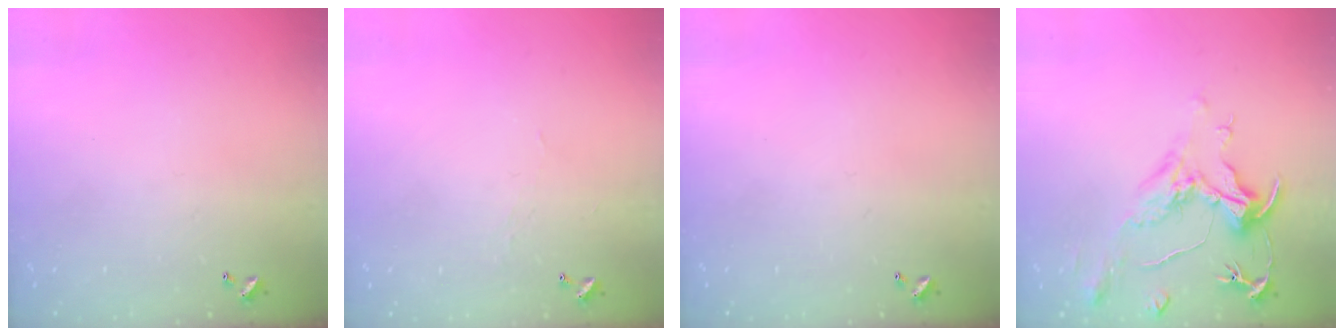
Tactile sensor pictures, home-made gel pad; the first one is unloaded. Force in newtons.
{"total": 1.7, "press": 1.7, "slide": 0.4}
{"total": 0.0}
{"total": 2.1, "press": 1.7, "slide": 1.3}